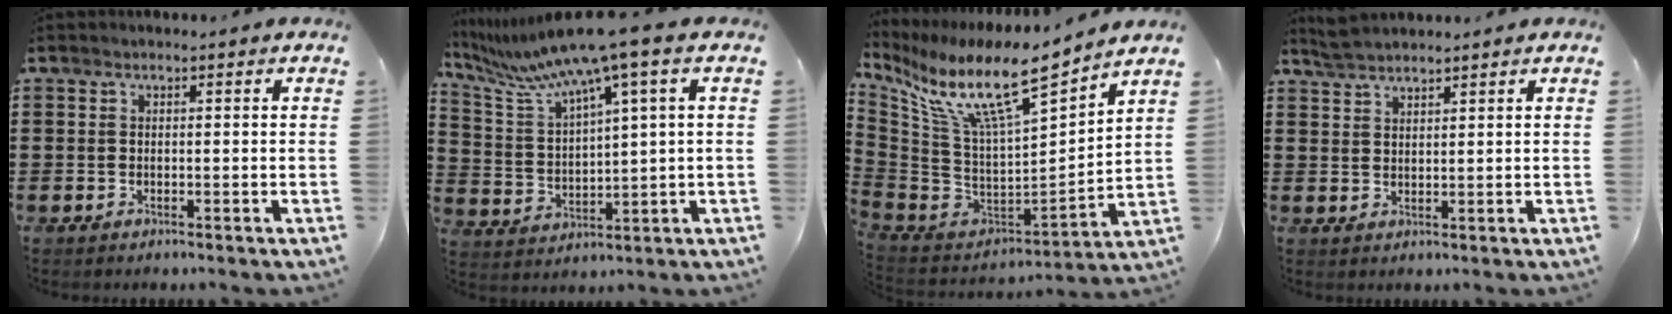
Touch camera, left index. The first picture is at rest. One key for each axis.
{"total": 9.4, "fx": 6.5, "fy": -0.1, "fz": 6.8, "tx": -0.171, "ty": -0.046, "tz": 0.101}
{"total": 12.0, "fx": 7.8, "fy": 2.3, "fz": 8.8, "tx": -0.203, "ty": -0.058, "tz": 0.127}
{"total": 2.7, "fx": 2.6, "fy": 0.1, "fz": 0.6, "tx": -0.019, "ty": 0.000, "tz": 0.051}